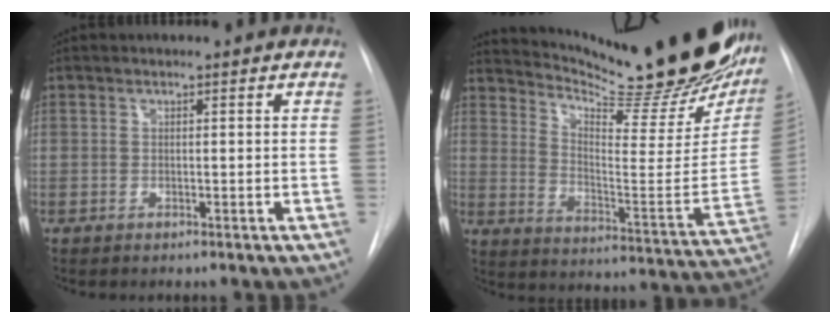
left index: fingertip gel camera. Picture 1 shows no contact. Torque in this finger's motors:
{"motor_torque": [0.73, -1.40, 0.20, 0.02]}